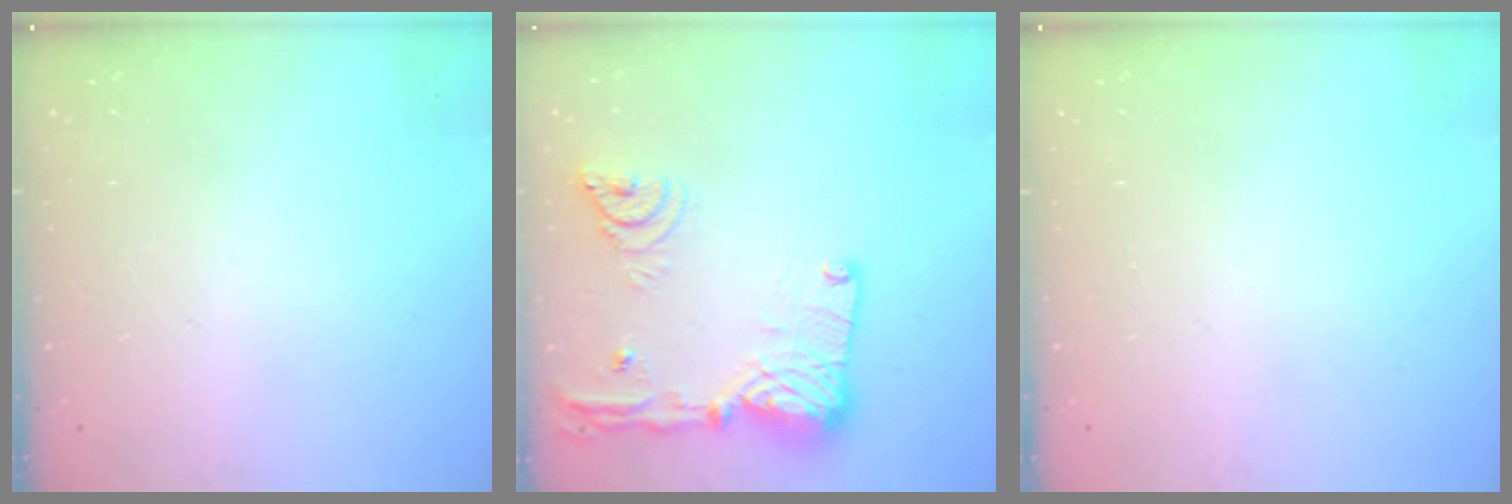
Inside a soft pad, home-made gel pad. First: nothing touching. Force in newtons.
{"total": 20.1, "press": 19.9, "slide": 3.0}
{"total": 0.0}